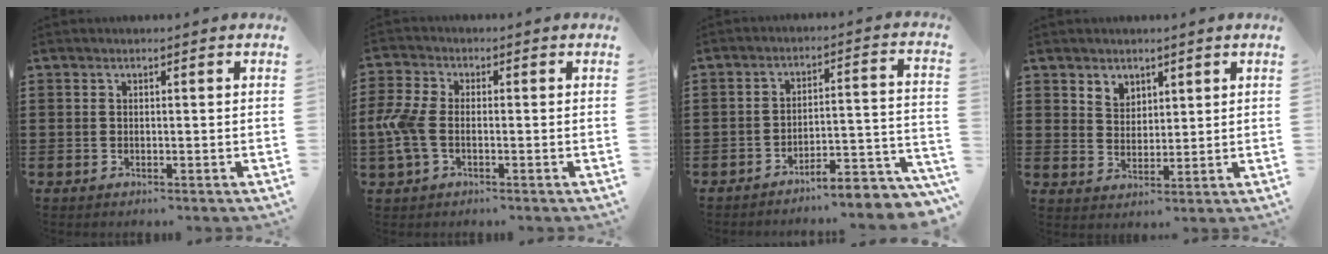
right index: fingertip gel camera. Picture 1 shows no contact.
{"total": 5.6, "force": [-1.1, 3.1, 4.6], "torque": [-0.133, -0.009, -0.033]}
{"total": 5.0, "force": [-4.7, 0.2, 1.7], "torque": [-0.027, -0.012, -0.095]}
{"total": 3.4, "force": [2.6, 2.2, 0.2], "torque": [-0.015, 0.006, 0.050]}